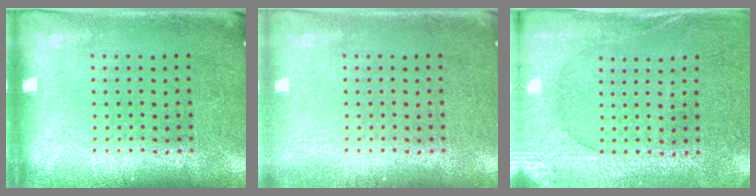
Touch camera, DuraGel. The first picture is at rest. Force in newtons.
{"total": 0.6, "press": 0.6, "slide": 0.1}
{"total": 2.7, "press": 2.6, "slide": 0.4}